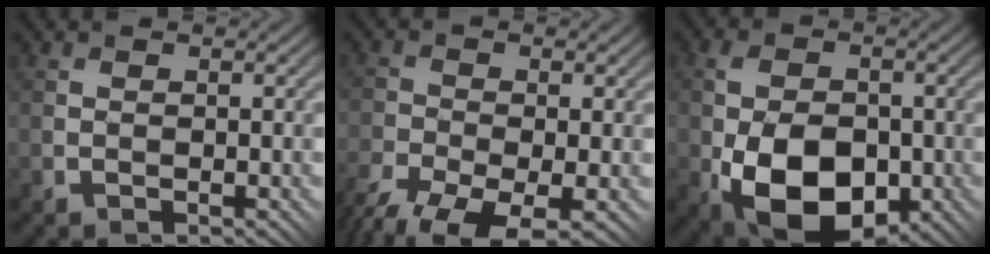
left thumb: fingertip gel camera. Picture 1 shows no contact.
{"total": 10.6, "force": [-7.7, 4.3, 5.7], "torque": [-0.105, -0.033, -0.120]}
{"total": 12.2, "force": [-3.7, 7.5, 8.9], "torque": [-0.169, -0.019, -0.059]}